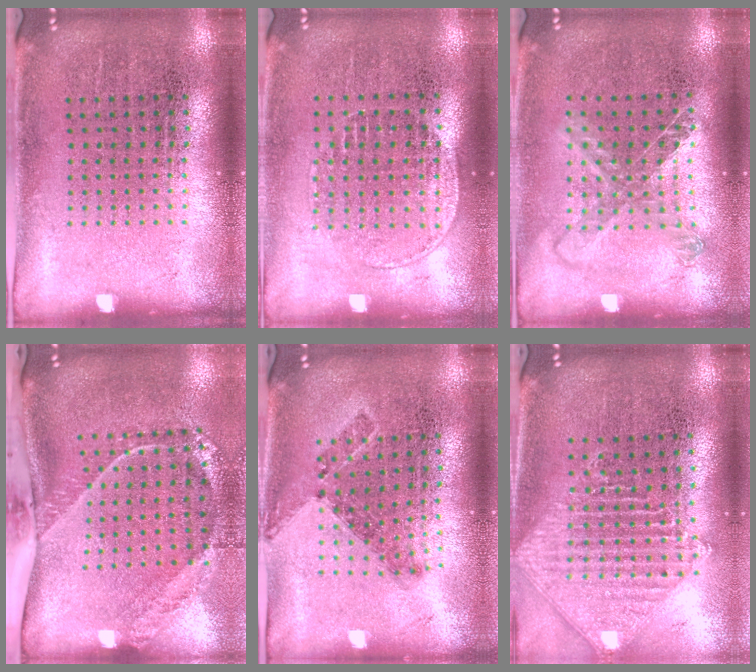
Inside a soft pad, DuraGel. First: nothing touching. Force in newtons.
{"total": 1.2, "press": 1.0, "slide": 0.5}
{"total": 1.2, "press": 1.0, "slide": 0.6}
{"total": 2.7, "press": 1.8, "slide": 2.0}
{"total": 0.6, "press": 0.5, "slide": 0.3}
{"total": 1.6, "press": 1.4, "slide": 0.8}